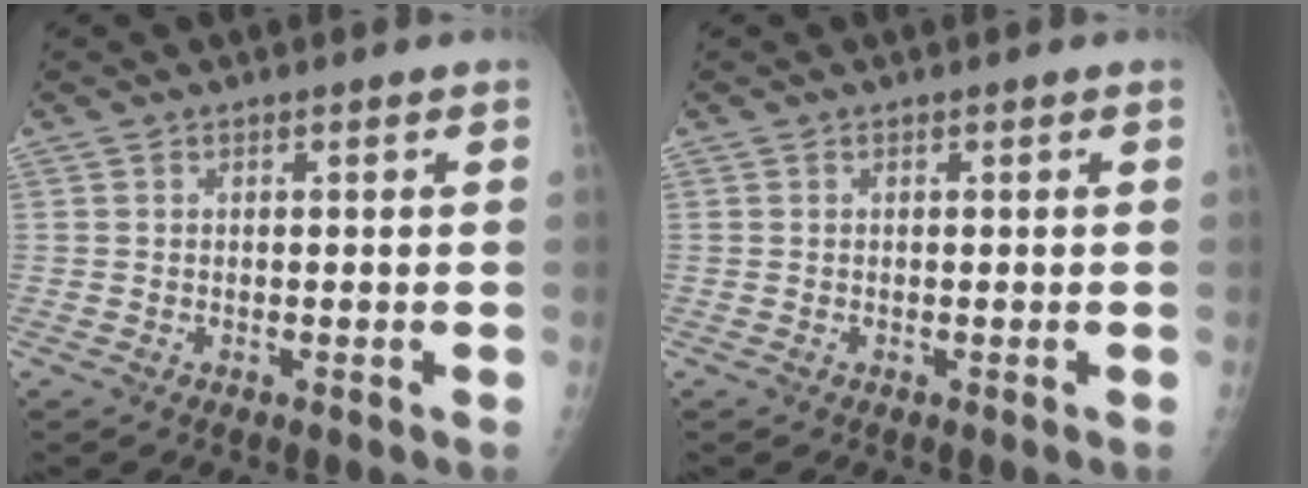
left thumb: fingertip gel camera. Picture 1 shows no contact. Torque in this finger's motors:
{"motor_torque": [-0.15, 0.03, -0.19, -0.08, -0.01]}